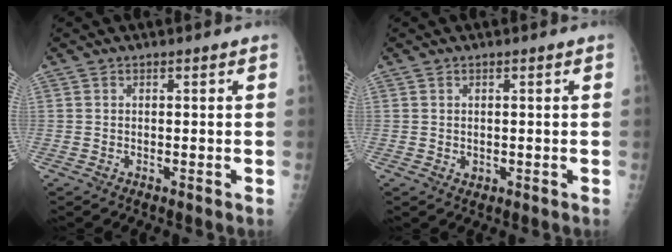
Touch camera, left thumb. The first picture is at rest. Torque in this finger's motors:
{"motor_torque": [-0.12, -0.10, 0.19, -0.09, 0.00]}